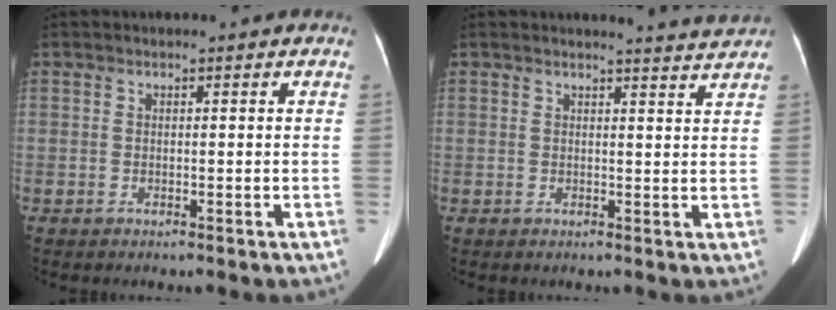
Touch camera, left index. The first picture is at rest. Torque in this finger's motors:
{"motor_torque": [-0.59, -0.33, -0.24, -0.10]}